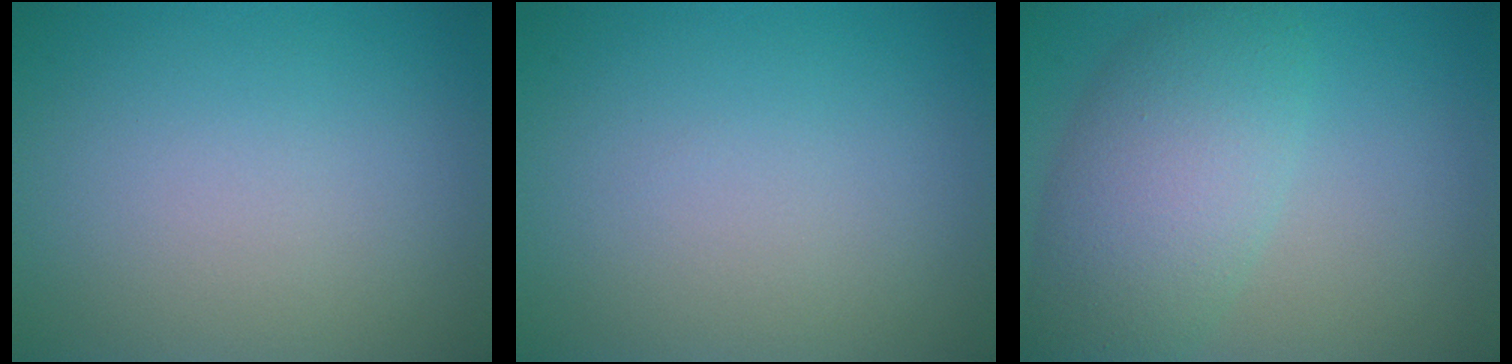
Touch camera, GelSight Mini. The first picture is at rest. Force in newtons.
{"total": 0.0}
{"total": 6.5, "press": 6.5, "slide": 0.2}